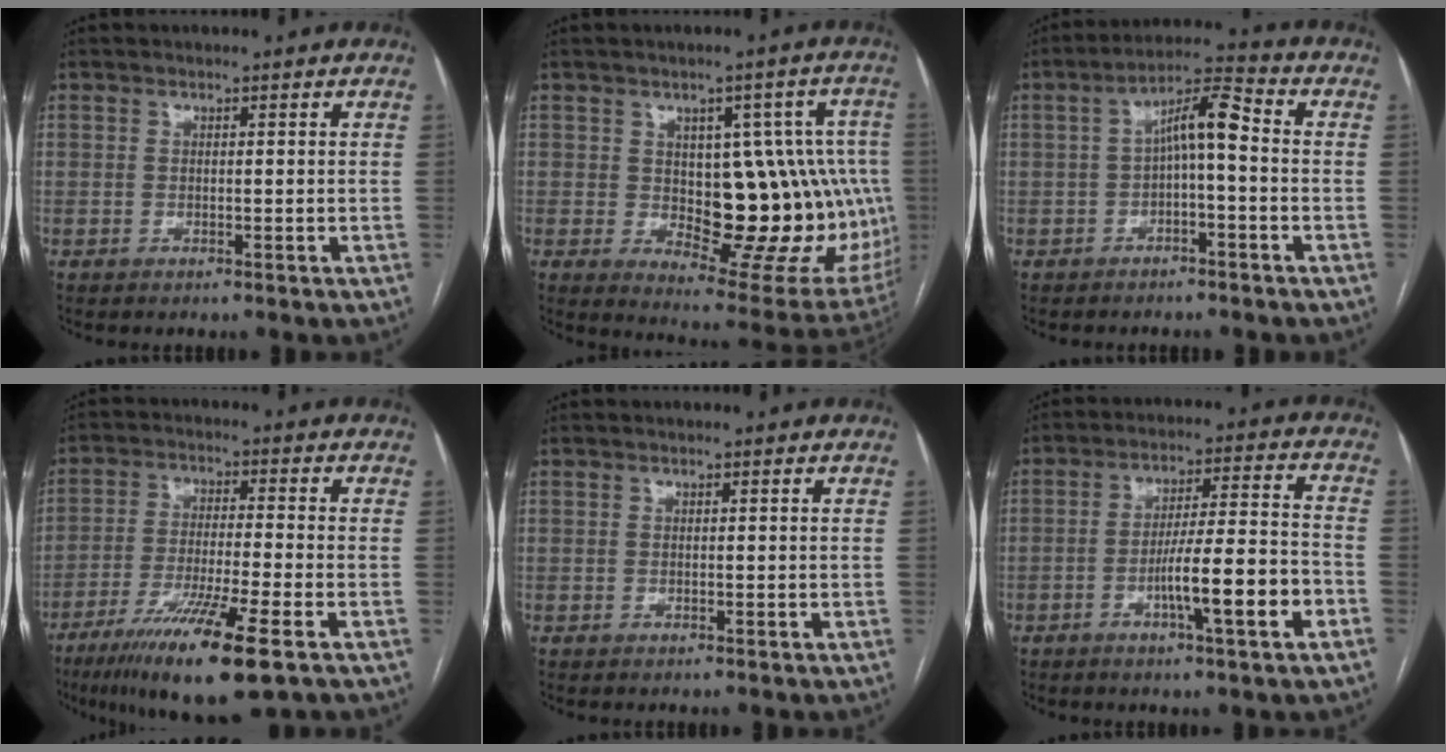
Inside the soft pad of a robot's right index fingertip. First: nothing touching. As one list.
[{"total": 19.5, "force": [-0.5, 9.1, 17.3], "torque": [-0.161, 0.026, 0.022]}, {"total": 6.9, "force": [-0.4, 1.5, 6.8], "torque": [-0.118, 0.032, -0.008]}, {"total": 13.8, "force": [-8.1, 0.3, 11.3], "torque": [-0.210, -0.040, -0.140]}, {"total": 0.0}, {"total": 11.3, "force": [-4.4, 0.3, 10.4], "torque": [-0.166, 0.007, -0.067]}]